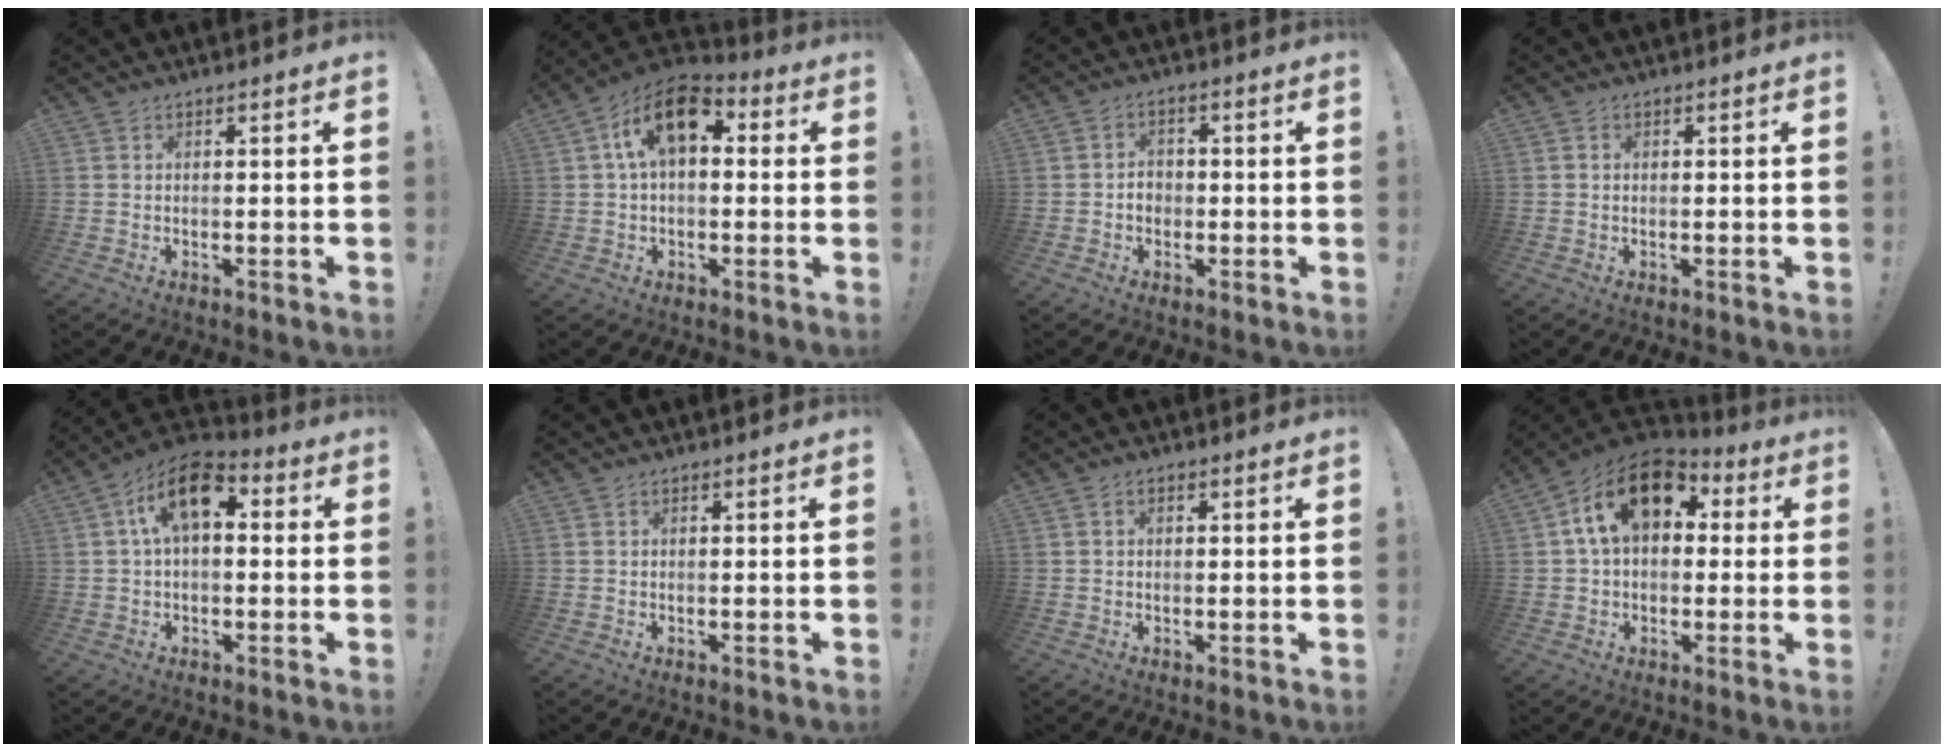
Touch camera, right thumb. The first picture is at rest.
{"total": 13.6, "force": [4.3, 7.7, 10.3], "torque": [-0.158, -0.002, 0.079]}
{"total": 3.4, "force": [-1.0, 2.7, 1.8], "torque": [-0.017, 0.001, -0.022]}
{"total": 0.0}
{"total": 12.2, "force": [3.5, 6.7, 9.6], "torque": [-0.152, 0.001, 0.066]}
{"total": 0.0}
{"total": 1.2, "force": [0.2, 0.7, 0.9], "torque": [-0.011, -0.002, 0.002]}
{"total": 16.8, "force": [5.4, 10.8, 11.7], "torque": [-0.176, -0.001, 0.096]}